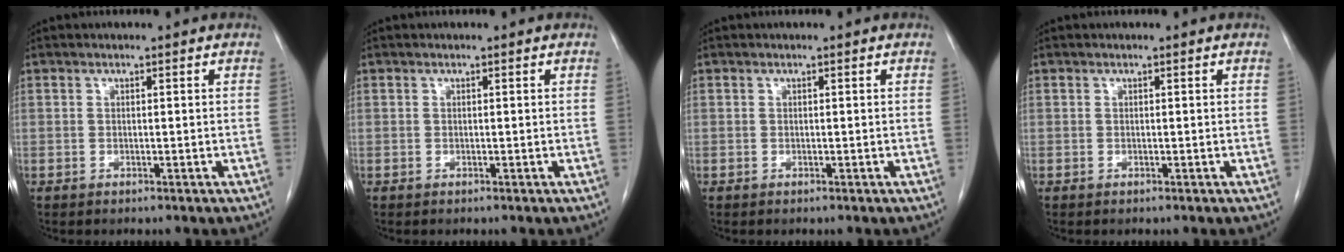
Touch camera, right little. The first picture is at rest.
{"total": 0.0}
{"total": 0.0}
{"total": 0.0}